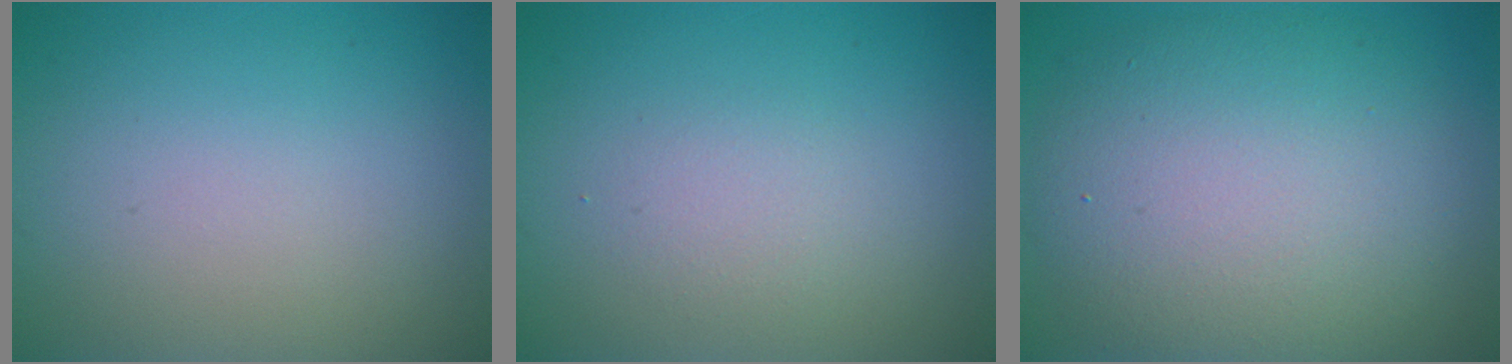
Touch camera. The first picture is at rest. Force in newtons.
{"total": 1.5, "press": 1.5, "slide": 0.1}
{"total": 9.9, "press": 9.9, "slide": 0.4}